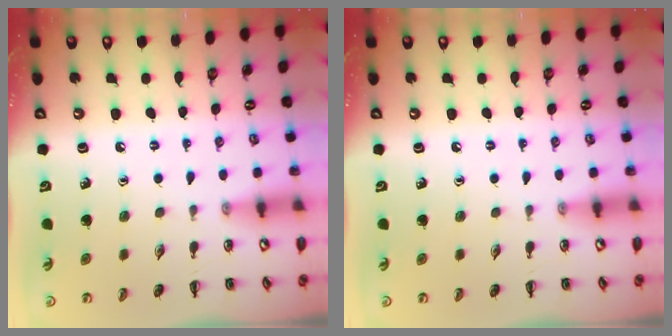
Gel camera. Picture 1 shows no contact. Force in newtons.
{"total": 0.0}